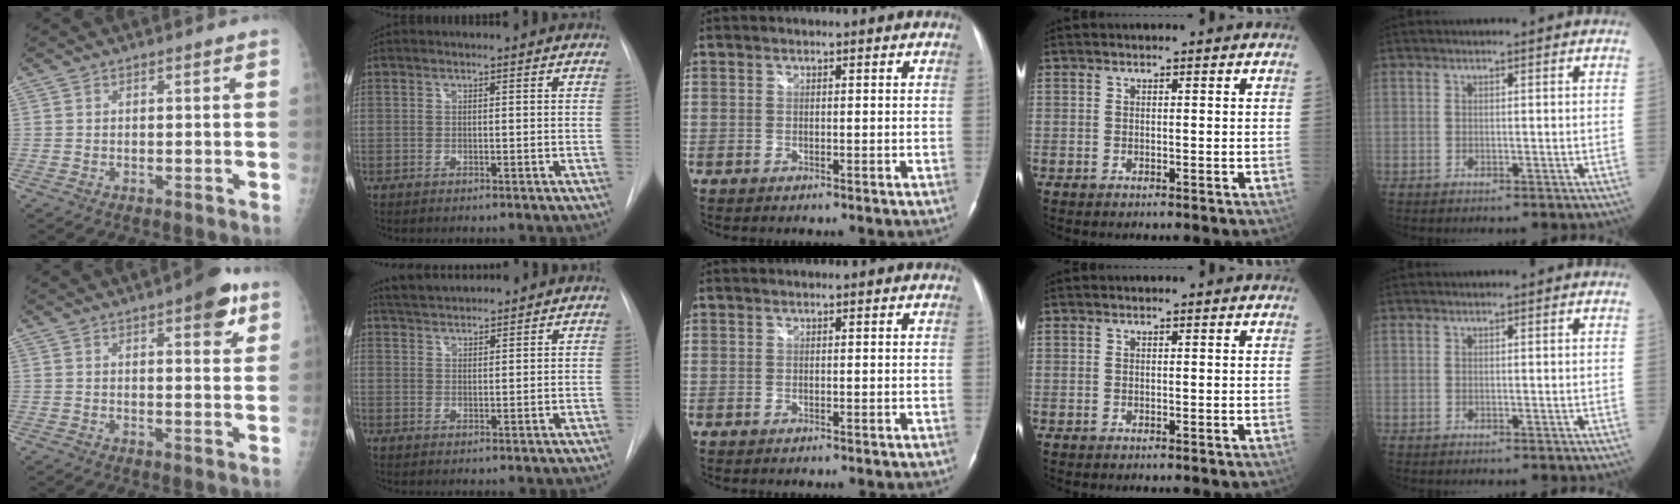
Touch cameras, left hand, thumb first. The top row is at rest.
{"thumb": {"total": 10.9, "force": [5.8, 3.7, 8.5], "torque": [-0.083, -0.021, 0.070]}, "index": {"total": 5.9, "force": [5.6, 0.9, 1.6], "torque": [-0.032, 0.032, 0.096]}}